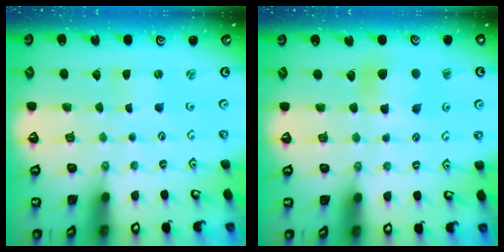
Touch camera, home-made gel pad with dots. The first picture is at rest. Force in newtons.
{"total": 6.1, "press": 6.1, "slide": 0.6}